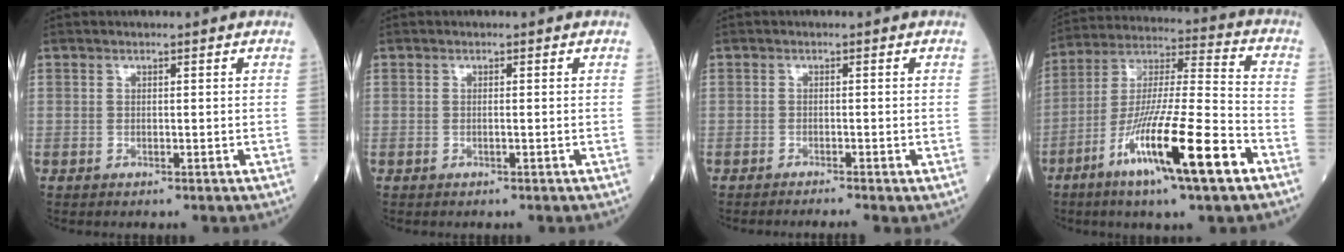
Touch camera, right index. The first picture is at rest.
{"total": 0.0}
{"total": 1.9, "force": [-1.5, -0.3, 1.0], "torque": [-0.022, -0.003, -0.027]}
{"total": 18.0, "force": [-8.9, 0.8, 15.6], "torque": [-0.303, -0.030, -0.159]}